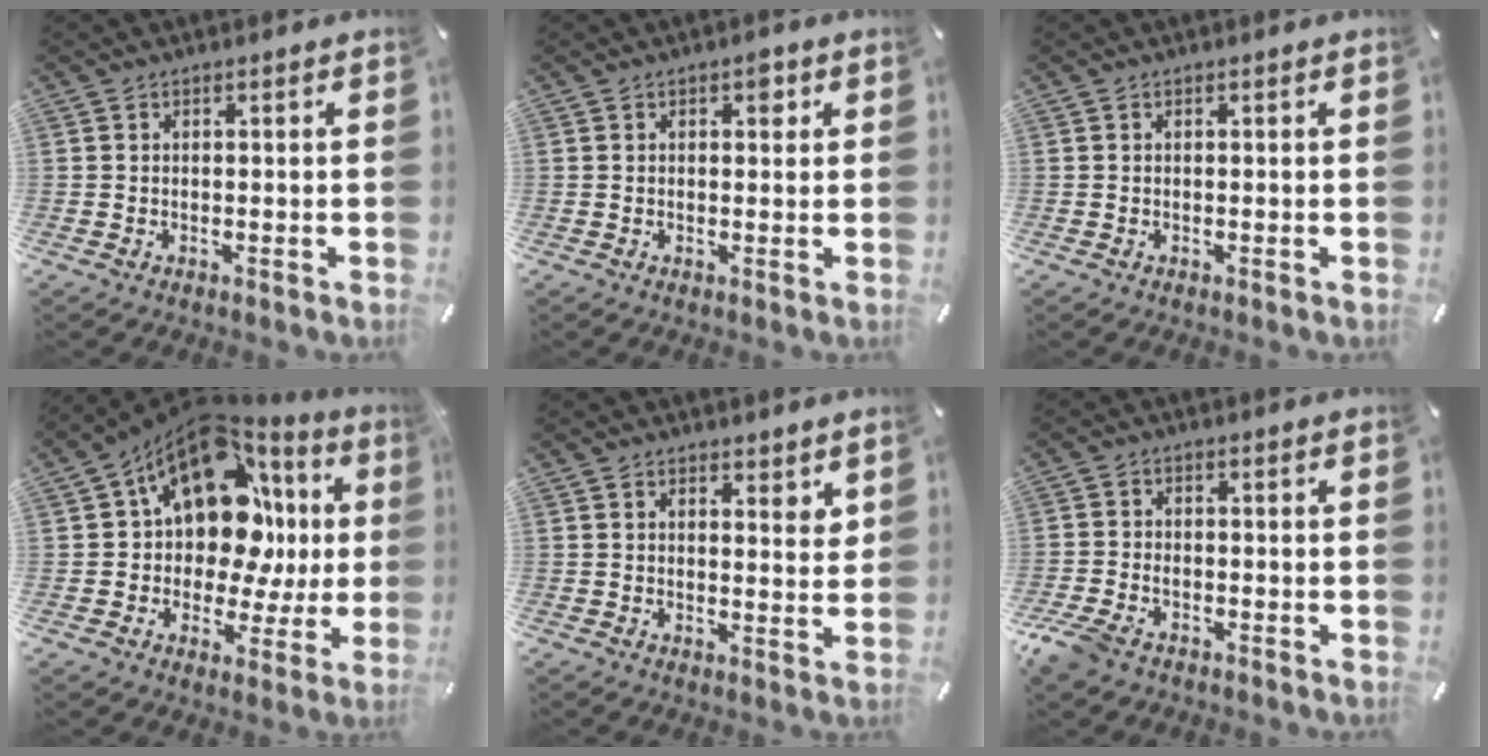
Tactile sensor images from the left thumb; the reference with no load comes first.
{"total": 2.7, "force": [1.0, 1.6, 1.8], "torque": [-0.016, -0.001, 0.010]}
{"total": 0.0}
{"total": 18.3, "force": [7.3, 11.3, 12.5], "torque": [-0.199, -0.068, 0.121]}
{"total": 3.7, "force": [2.6, 1.9, 1.7], "torque": [-0.014, -0.017, 0.043]}
{"total": 3.9, "force": [-2.4, 2.4, 1.9], "torque": [-0.048, 0.008, -0.048]}